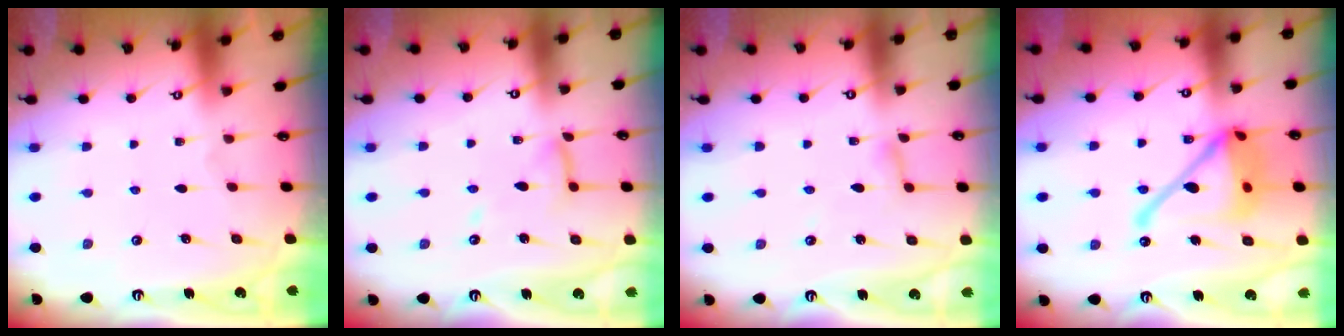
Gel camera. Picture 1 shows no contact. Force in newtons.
{"total": 10.2, "press": 10.1, "slide": 0.8}
{"total": 3.0, "press": 3.0, "slide": 0.3}
{"total": 19.7, "press": 19.6, "slide": 2.0}